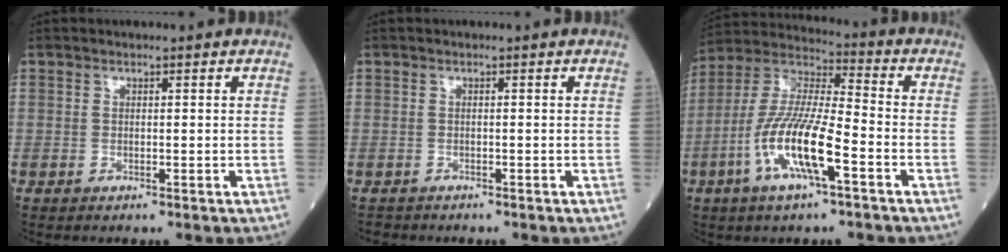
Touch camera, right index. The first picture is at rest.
{"total": 1.3, "force": [-1.1, 0.7, -0.2], "torque": [-0.007, 0.000, -0.021]}
{"total": 13.9, "force": [-5.2, 2.3, 12.7], "torque": [-0.263, -0.004, -0.101]}